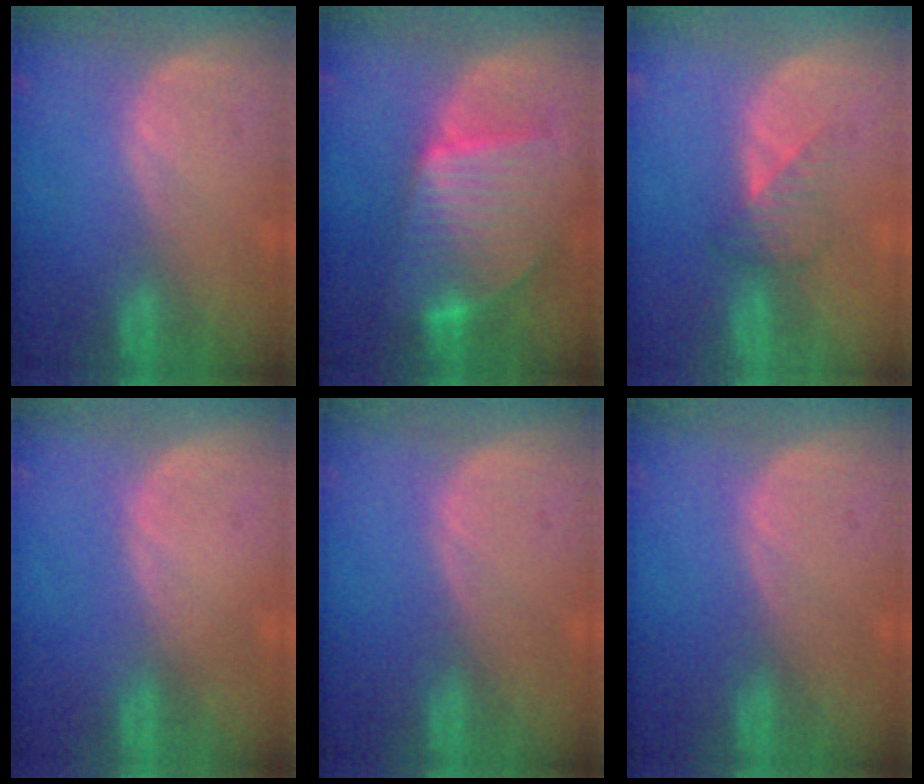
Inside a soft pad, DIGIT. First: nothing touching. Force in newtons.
{"total": 9.8, "press": 9.7, "slide": 0.7}
{"total": 3.5, "press": 3.2, "slide": 1.4}
{"total": 0.0}
{"total": 0.0}
{"total": 0.0}